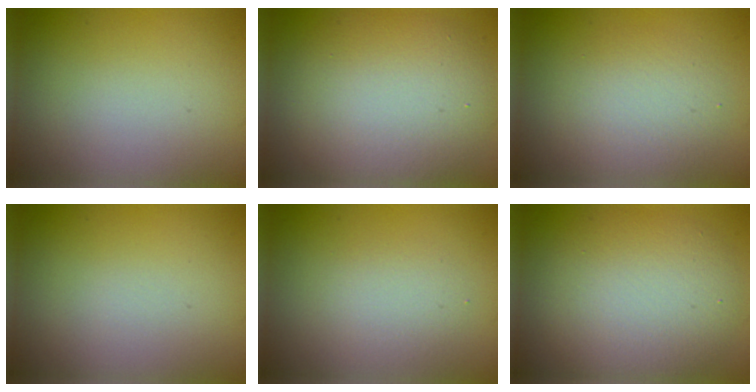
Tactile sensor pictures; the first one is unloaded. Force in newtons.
{"total": 8.8, "press": 8.8, "slide": 0.9}
{"total": 3.8, "press": 3.8, "slide": 0.4}
{"total": 0.0}
{"total": 2.2, "press": 2.2, "slide": 0.2}
{"total": 7.2, "press": 7.1, "slide": 0.5}